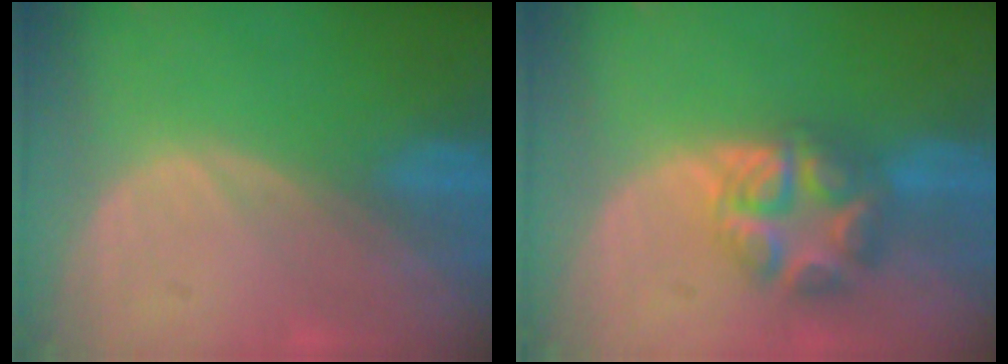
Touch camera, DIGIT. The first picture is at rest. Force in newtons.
{"total": 6.7, "press": 6.7, "slide": 0.3}